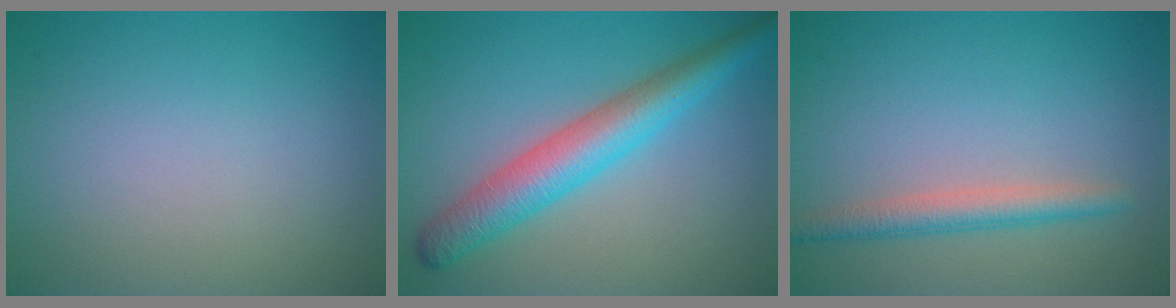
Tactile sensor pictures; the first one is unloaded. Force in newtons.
{"total": 5.6, "press": 5.6, "slide": 0.1}
{"total": 2.7, "press": 2.7, "slide": 0.2}